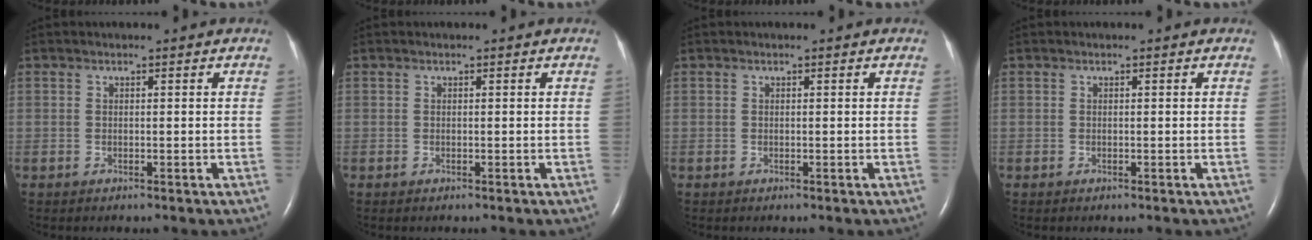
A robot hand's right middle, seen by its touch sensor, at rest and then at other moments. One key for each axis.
{"total": 0.0}
{"total": 0.0}
{"total": 0.0}